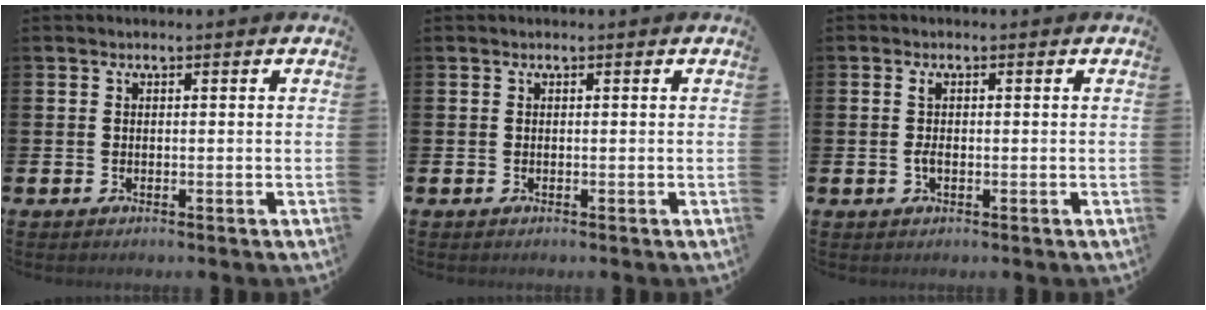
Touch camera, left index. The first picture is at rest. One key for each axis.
{"total": 0.0}
{"total": 1.8, "fx": 0.0, "fy": 0.9, "fz": 1.5, "tx": -0.030, "ty": 0.005, "tz": -0.002}